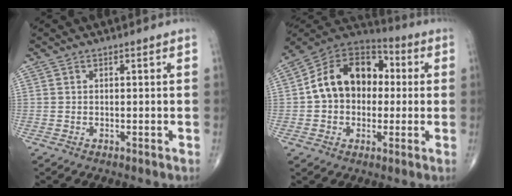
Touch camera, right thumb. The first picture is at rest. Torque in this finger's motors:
{"motor_torque": [2.03, 1.96, 1.27, -0.32, 0.21]}